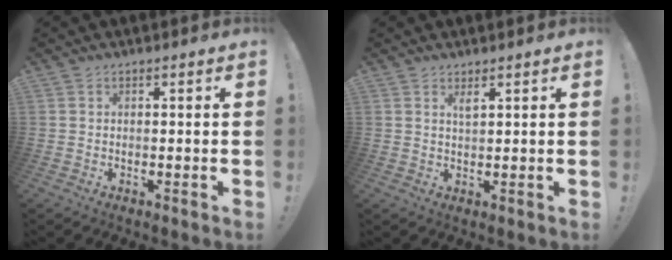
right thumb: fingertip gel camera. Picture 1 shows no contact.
{"total": 1.9, "force": [1.4, 0.2, 1.2], "torque": [-0.012, -0.010, 0.021]}